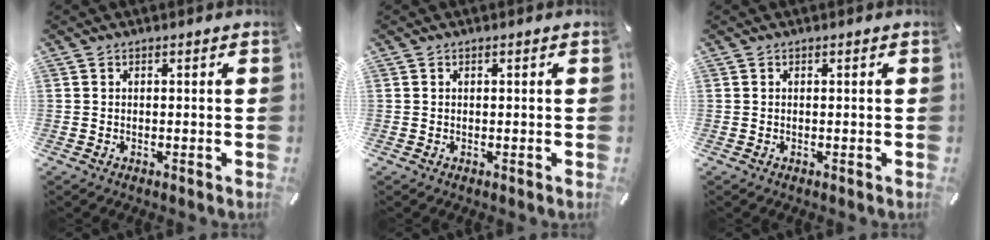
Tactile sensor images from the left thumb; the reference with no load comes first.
{"total": 0.0}
{"total": 0.0}